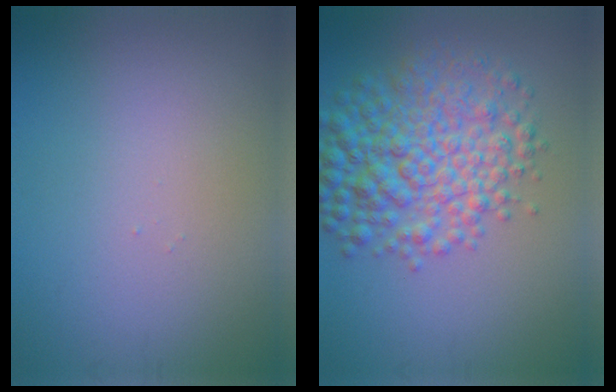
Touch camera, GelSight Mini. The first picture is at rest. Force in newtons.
{"total": 7.4, "press": 7.4, "slide": 0.1}